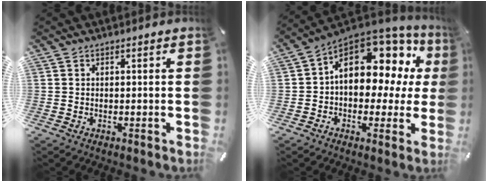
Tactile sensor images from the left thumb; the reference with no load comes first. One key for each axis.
{"total": 14.6, "fx": 5.3, "fy": 9.5, "fz": 9.8, "tx": -0.138, "ty": -0.037, "tz": 0.091}